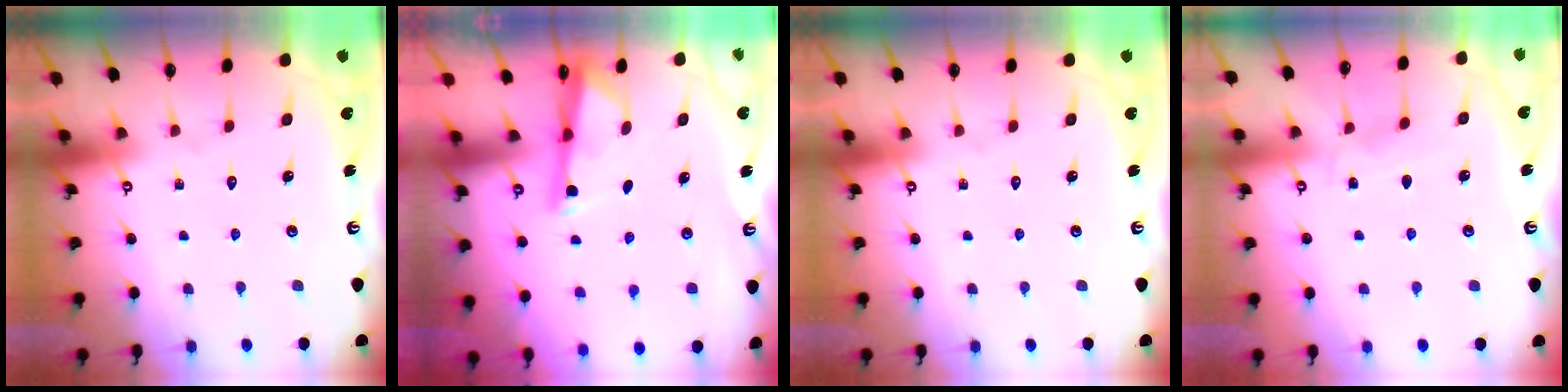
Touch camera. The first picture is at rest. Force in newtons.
{"total": 3.1, "press": 3.1, "slide": 0.3}
{"total": 0.0}
{"total": 5.0, "press": 5.0, "slide": 0.5}